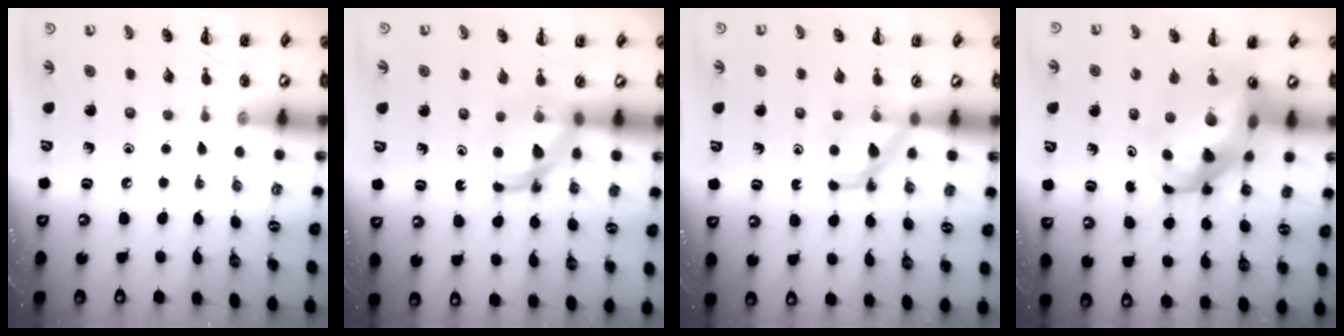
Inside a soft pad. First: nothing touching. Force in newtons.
{"total": 6.0, "press": 6.0, "slide": 0.3}
{"total": 6.3, "press": 6.2, "slide": 0.4}
{"total": 17.0, "press": 16.4, "slide": 4.5}